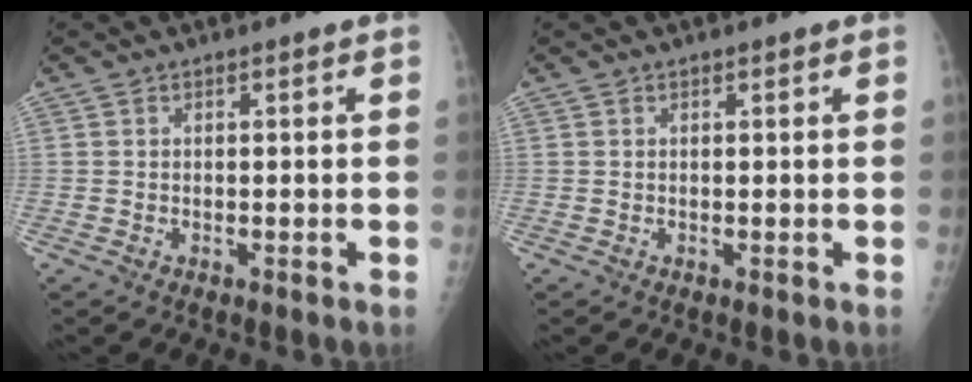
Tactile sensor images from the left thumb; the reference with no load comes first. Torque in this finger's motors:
{"motor_torque": [-0.07, -0.02, -0.03, 0.04, 0.00]}